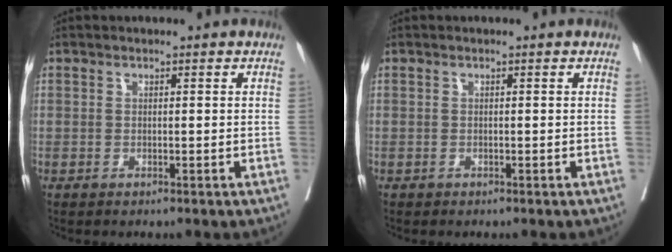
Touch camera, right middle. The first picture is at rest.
{"total": 0.0}